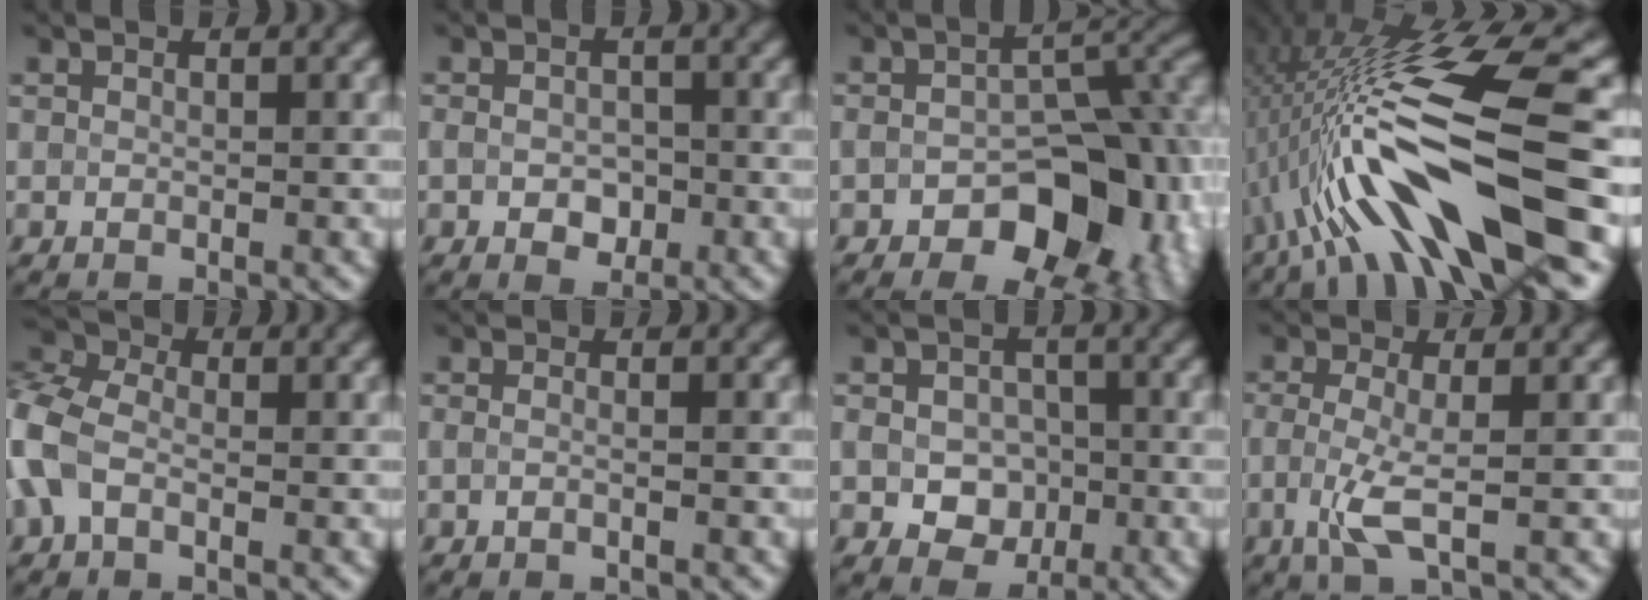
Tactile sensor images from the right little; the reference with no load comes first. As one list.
[{"total": 2.4, "force": [-0.7, 1.7, 1.6], "torque": [-0.031, -0.003, -0.010]}, {"total": 10.8, "force": [-3.8, 6.2, 8.1], "torque": [-0.100, 0.002, -0.055]}, {"total": 13.8, "force": [-2.9, 3.1, 13.2], "torque": [-0.231, 0.008, -0.043]}, {"total": 5.1, "force": [-1.3, 3.3, 3.7], "torque": [-0.105, 0.009, -0.041]}, {"total": 1.3, "force": [-0.2, 0.6, 1.1], "torque": [-0.008, -0.015, -0.023]}, {"total": 4.5, "force": [-1.0, 3.5, 2.6], "torque": [-0.055, -0.010, -0.015]}, {"total": 2.9, "force": [-0.7, 0.5, 2.8], "torque": [-0.070, -0.012, -0.013]}]